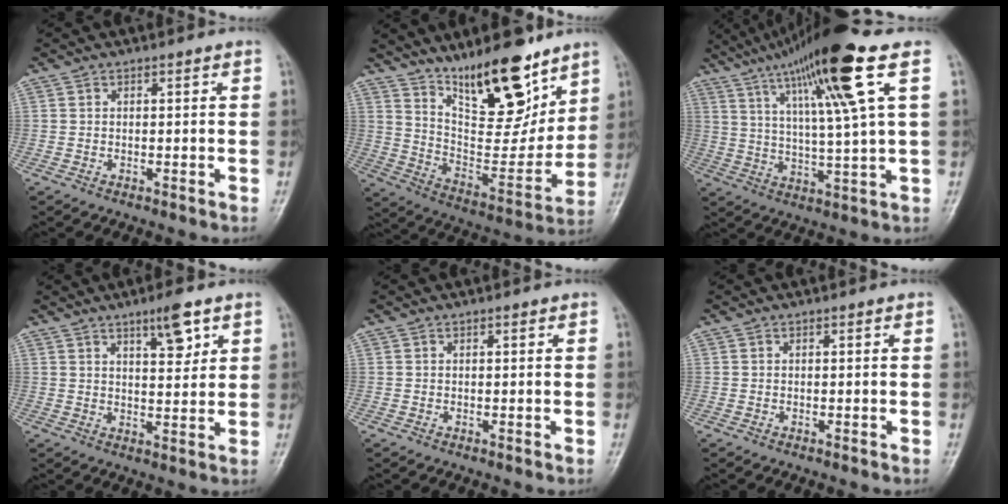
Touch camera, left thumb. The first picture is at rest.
{"total": 19.1, "force": [13.1, 6.7, 12.2], "torque": [-0.144, -0.089, 0.230]}
{"total": 18.8, "force": [9.5, 0.7, 16.2], "torque": [-0.271, -0.013, 0.160]}
{"total": 6.1, "force": [3.7, 1.8, 4.5], "torque": [-0.058, -0.024, 0.057]}
{"total": 0.0}
{"total": 0.0}